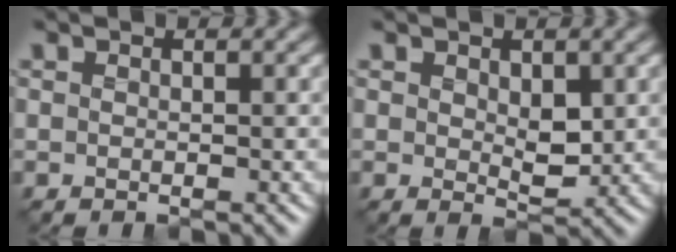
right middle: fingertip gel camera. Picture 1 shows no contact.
{"total": 2.6, "force": [0.5, 1.4, 2.1], "torque": [-0.037, -0.007, 0.008]}